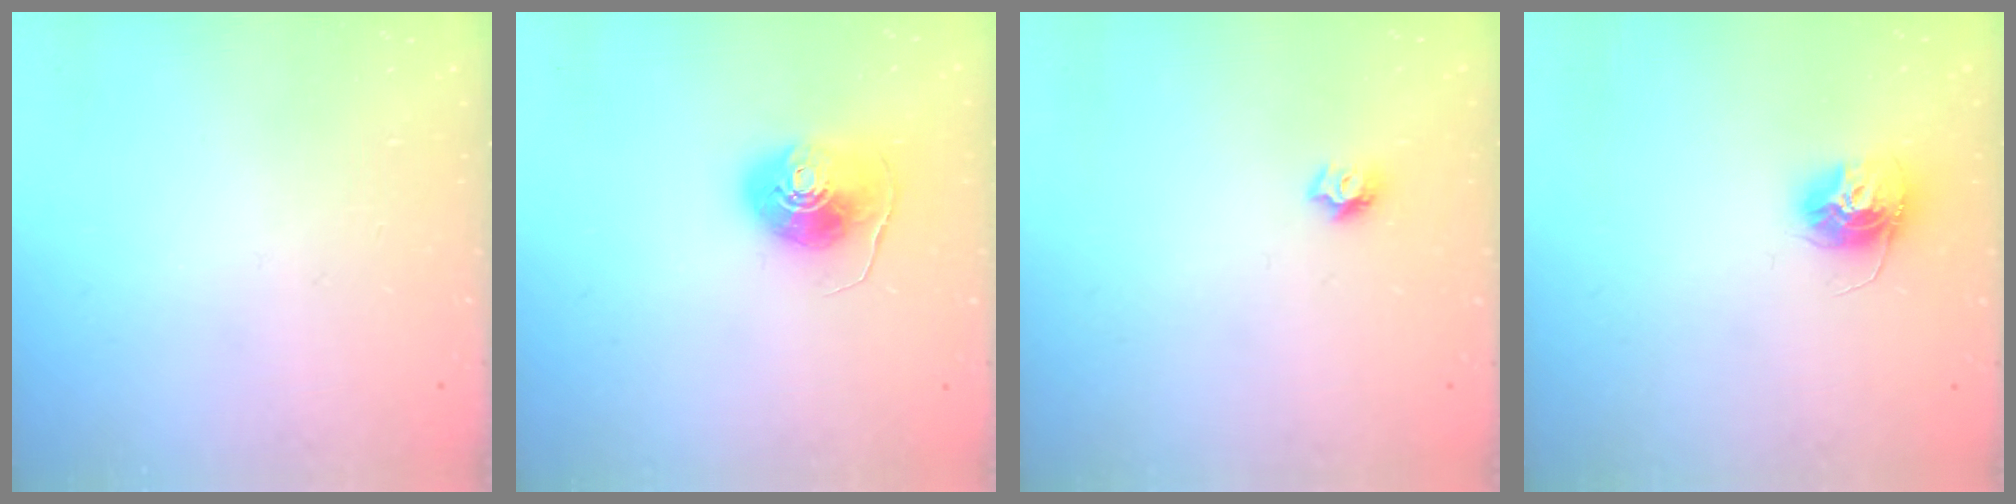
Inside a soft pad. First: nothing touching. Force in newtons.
{"total": 8.1, "press": 8.1, "slide": 0.3}
{"total": 5.6, "press": 5.6, "slide": 0.7}
{"total": 12.1, "press": 12.1, "slide": 1.1}